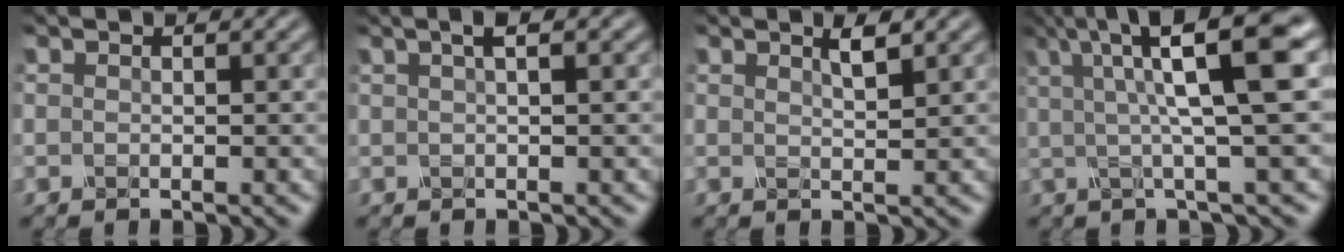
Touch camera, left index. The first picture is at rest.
{"total": 3.2, "force": [1.3, 1.2, 2.6], "torque": [-0.017, 0.011, -0.004]}
{"total": 1.6, "force": [1.0, 0.3, 1.3], "torque": [-0.018, 0.001, 0.015]}
{"total": 9.1, "force": [2.8, 1.7, 8.5], "torque": [-0.117, 0.023, 0.037]}